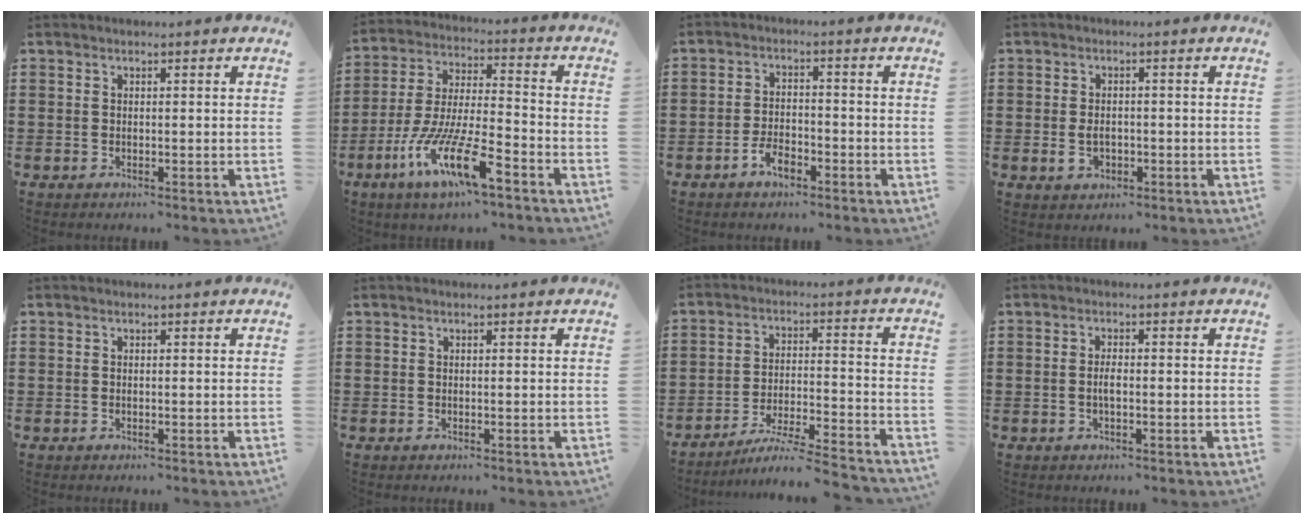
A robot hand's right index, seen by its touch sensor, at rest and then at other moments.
{"total": 13.0, "force": [-8.5, 2.5, 9.5], "torque": [-0.208, 0.004, -0.164]}
{"total": 3.8, "force": [-2.6, 1.6, 2.2], "torque": [-0.046, 0.005, -0.051]}
{"total": 3.0, "force": [-0.7, 1.9, 2.3], "torque": [-0.053, -0.003, -0.014]}
{"total": 0.0}
{"total": 0.0}
{"total": 6.2, "force": [-5.6, -0.3, 2.6], "torque": [-0.049, -0.010, -0.109]}
{"total": 1.8, "force": [-0.3, 0.7, 1.7], "torque": [-0.040, 0.002, -0.008]}